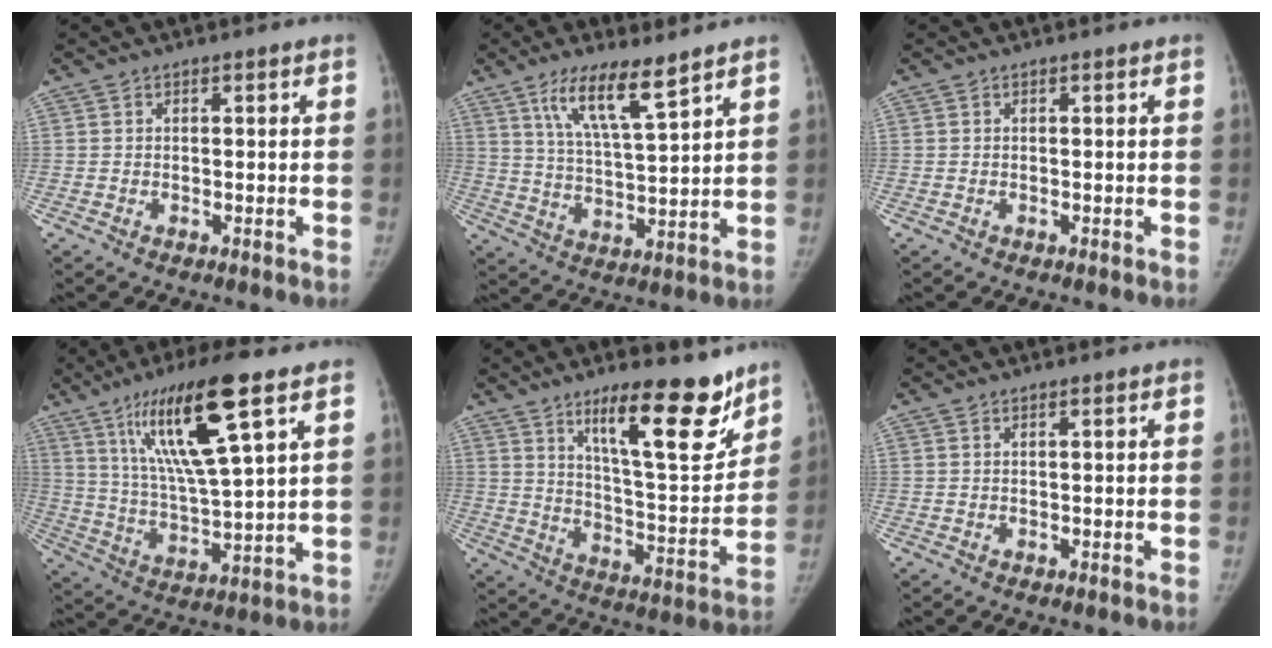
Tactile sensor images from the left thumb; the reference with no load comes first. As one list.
[{"total": 10.7, "force": [6.9, 2.0, 7.8], "torque": [-0.136, -0.040, 0.133]}, {"total": 0.0}, {"total": 18.1, "force": [9.1, 2.8, 15.4], "torque": [-0.279, -0.037, 0.171]}, {"total": 18.4, "force": [12.2, 4.8, 12.9], "torque": [-0.151, -0.088, 0.198]}, {"total": 0.0}]